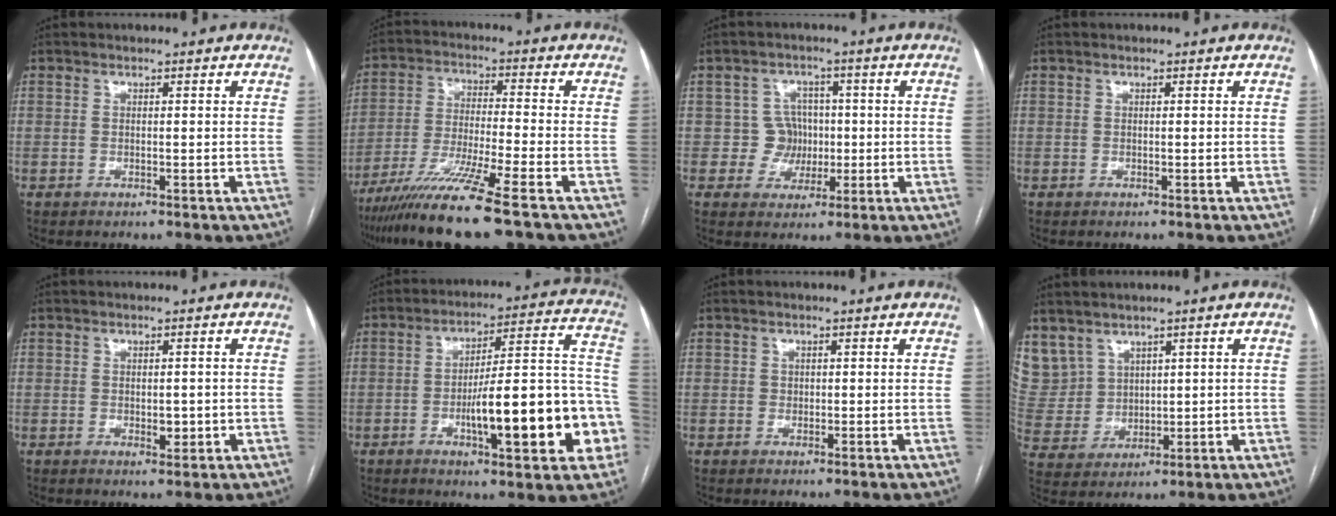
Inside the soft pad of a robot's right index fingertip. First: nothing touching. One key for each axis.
{"total": 12.8, "fx": -9.2, "fy": -1.1, "fz": 8.8, "tx": -0.168, "ty": -0.040, "tz": -0.163}
{"total": 4.8, "fx": -0.1, "fy": 4.7, "fz": 0.5, "tx": 0.004, "ty": 0.016, "tz": 0.001}
{"total": 0.0}
{"total": 2.0, "fx": -0.3, "fy": 1.2, "fz": 1.6, "tx": -0.022, "ty": 0.000, "tz": 0.001}
{"total": 19.6, "fx": -5.8, "fy": 4.0, "fz": 18.3, "tx": -0.201, "ty": 0.036, "tz": -0.072}
{"total": 0.7, "fx": 0.1, "fy": 0.6, "fz": 0.2, "tx": 0.003, "ty": 0.002, "tz": 0.000}
{"total": 10.4, "fx": 6.0, "fy": 8.3, "fz": 1.6, "tx": -0.068, "ty": 0.040, "tz": 0.156}